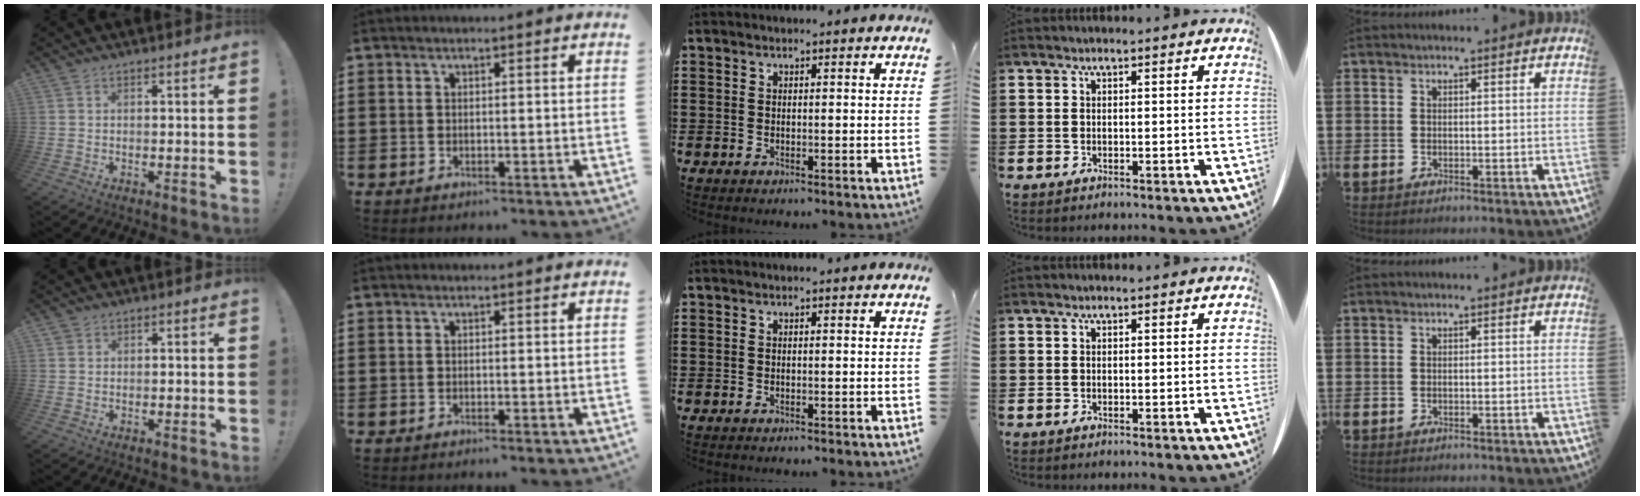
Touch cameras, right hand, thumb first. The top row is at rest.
{"thumb": {"total": 0.7, "force": [0.1, 0.6, 0.2], "torque": [-0.002, 0.001, 0.003]}}